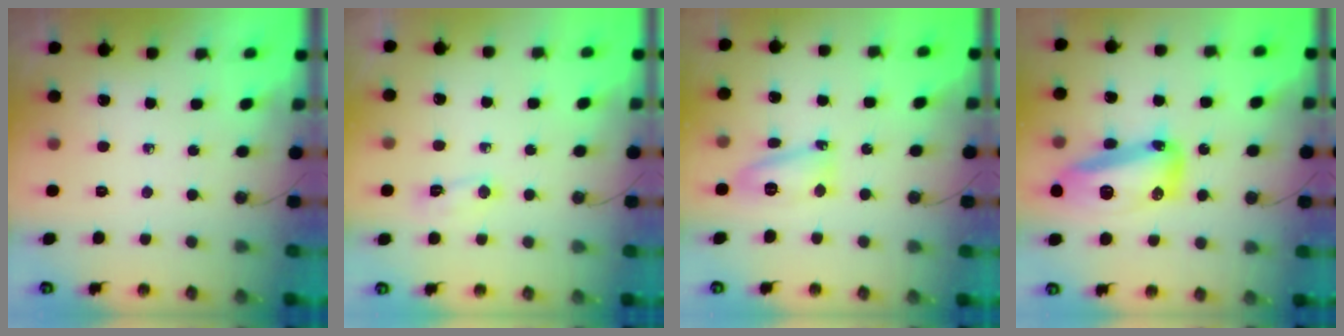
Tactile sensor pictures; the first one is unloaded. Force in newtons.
{"total": 3.9, "press": 3.8, "slide": 0.7}
{"total": 10.3, "press": 9.6, "slide": 3.8}
{"total": 17.0, "press": 16.9, "slide": 1.8}